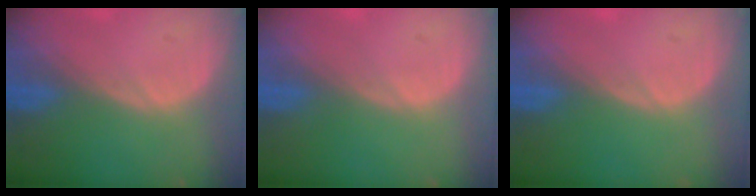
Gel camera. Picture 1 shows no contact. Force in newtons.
{"total": 0.0}
{"total": 0.0}